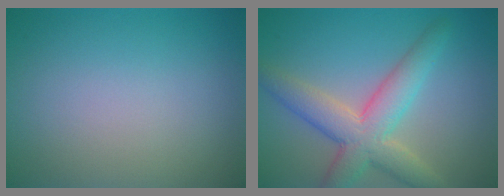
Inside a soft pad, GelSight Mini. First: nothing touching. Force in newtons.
{"total": 6.0, "press": 6.0, "slide": 0.5}